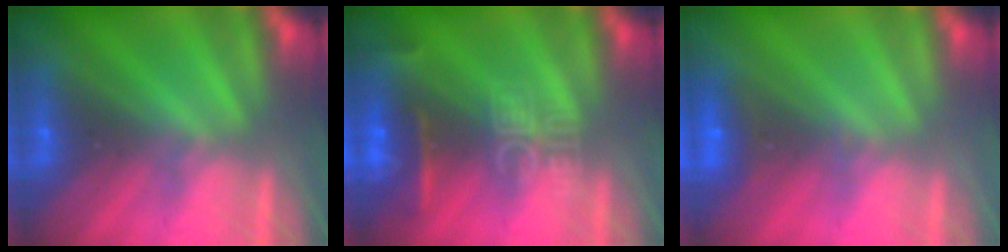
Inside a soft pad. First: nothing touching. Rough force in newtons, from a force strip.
{"total": 8.2}
{"total": 1.8}